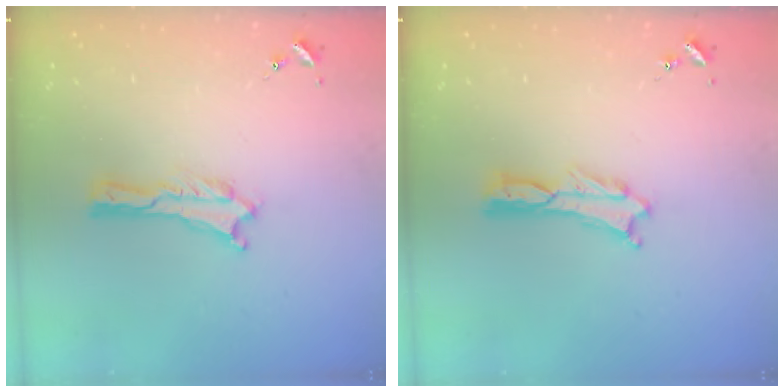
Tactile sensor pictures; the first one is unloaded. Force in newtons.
{"total": 0.0}